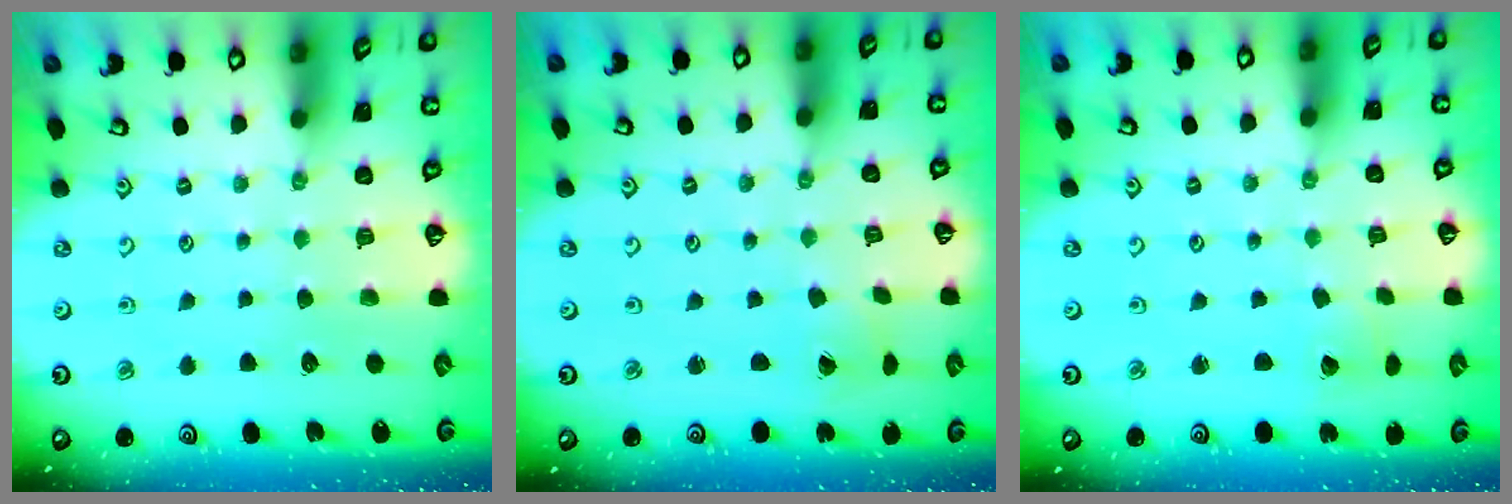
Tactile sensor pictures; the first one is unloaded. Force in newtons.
{"total": 1.1, "press": 1.0, "slide": 0.4}
{"total": 2.5, "press": 2.5, "slide": 0.1}